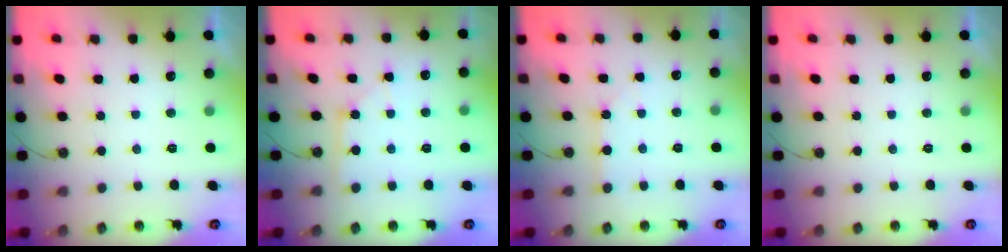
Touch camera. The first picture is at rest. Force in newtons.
{"total": 2.0, "press": 2.0, "slide": 0.3}
{"total": 1.7, "press": 1.7, "slide": 0.1}
{"total": 0.0}